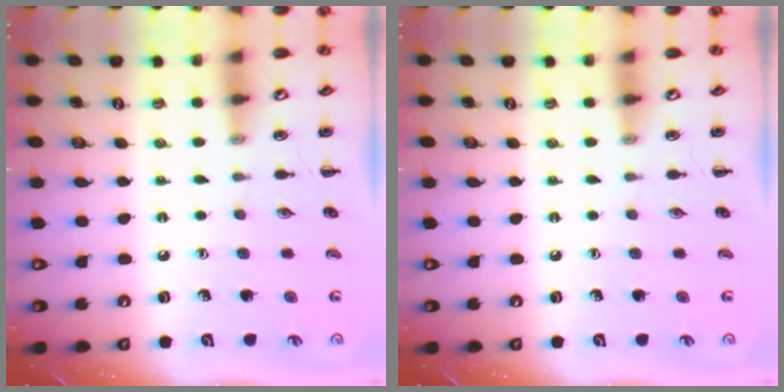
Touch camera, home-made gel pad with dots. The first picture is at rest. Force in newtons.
{"total": 0.0}